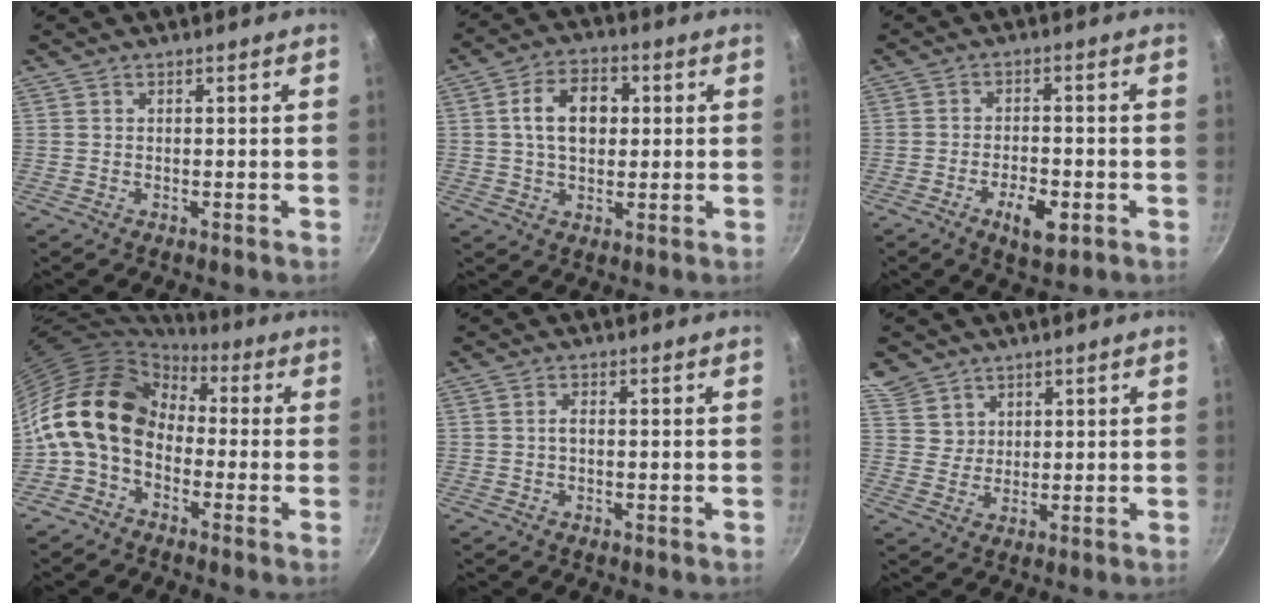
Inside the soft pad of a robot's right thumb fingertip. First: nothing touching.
{"total": 9.7, "force": [1.5, 6.6, 6.9], "torque": [-0.095, 0.011, 0.017]}
{"total": 6.8, "force": [-3.0, 2.9, 5.4], "torque": [-0.080, 0.014, -0.045]}
{"total": 15.9, "force": [-0.8, 11.8, 10.7], "torque": [-0.190, 0.043, -0.040]}
{"total": 1.2, "force": [-0.2, 0.4, 1.1], "torque": [-0.024, 0.005, -0.005]}
{"total": 6.1, "force": [3.8, 4.6, 0.9], "torque": [0.015, -0.006, 0.075]}